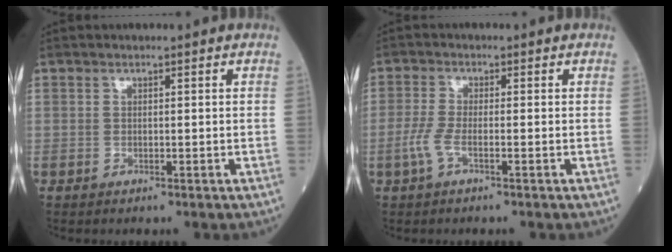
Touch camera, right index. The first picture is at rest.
{"total": 3.1, "force": [-1.2, 0.7, 2.8], "torque": [-0.071, -0.003, -0.032]}